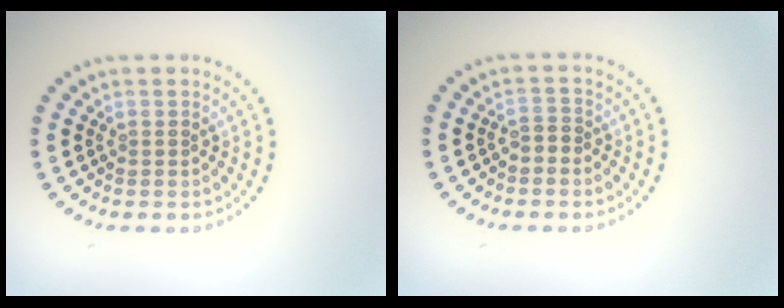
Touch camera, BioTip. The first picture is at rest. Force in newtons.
{"total": 0.9, "press": 0.7, "slide": 0.6}